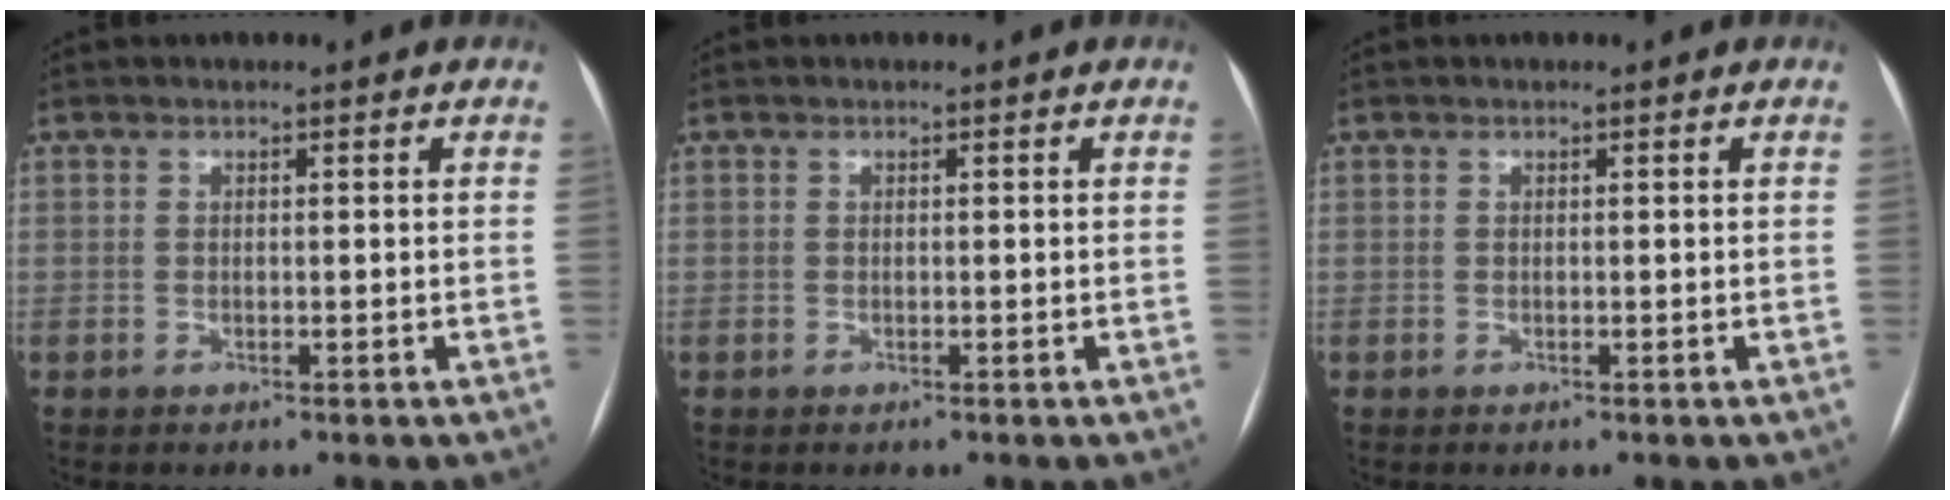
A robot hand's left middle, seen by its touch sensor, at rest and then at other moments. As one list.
[{"total": 0.0}, {"total": 0.0}]